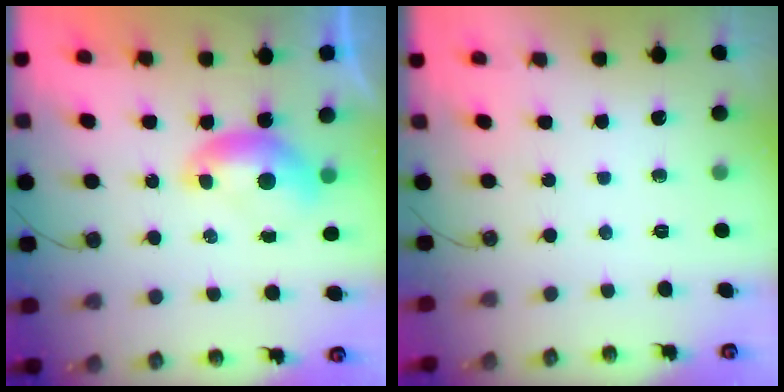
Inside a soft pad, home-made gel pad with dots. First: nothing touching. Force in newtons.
{"total": 0.0}